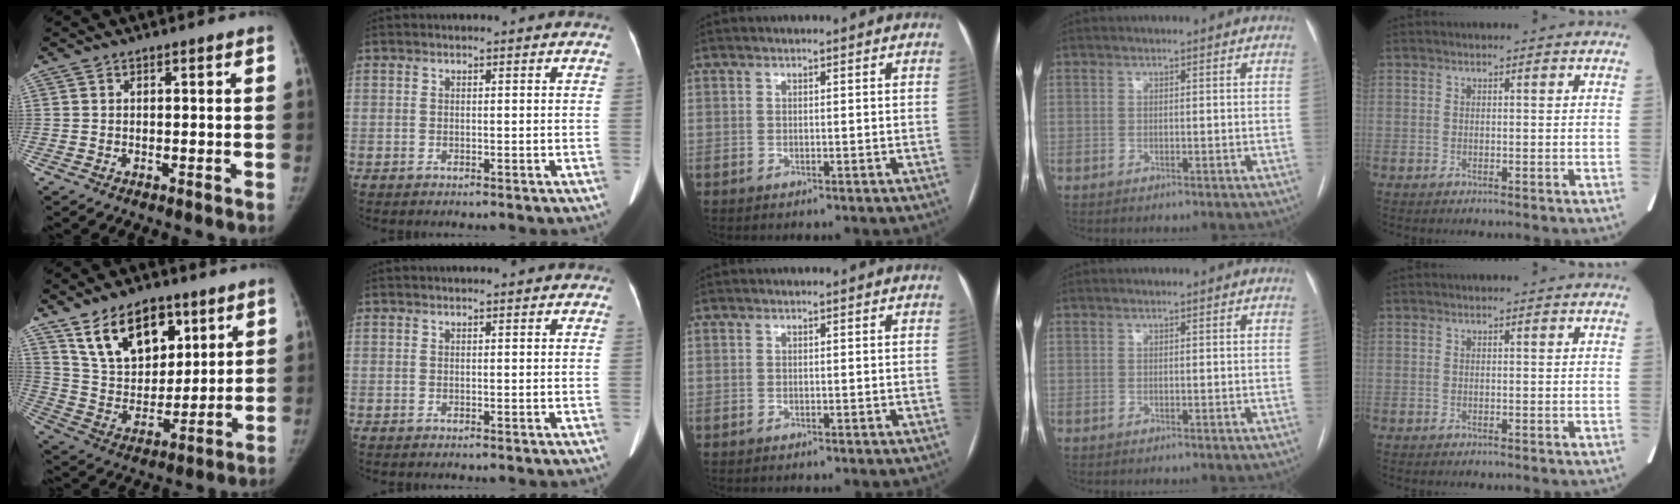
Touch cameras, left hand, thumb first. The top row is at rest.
{"thumb": {"total": 17.0, "force": [9.6, 10.2, 9.7], "torque": [-0.117, -0.044, 0.181]}, "index": {"total": 1.6, "force": [1.3, 0.4, 0.7], "torque": [-0.010, 0.019, 0.013]}}